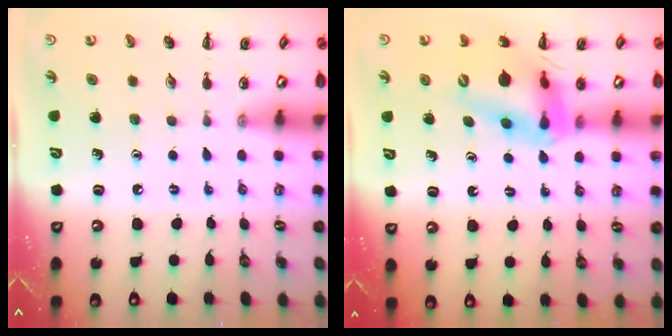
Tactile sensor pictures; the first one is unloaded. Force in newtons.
{"total": 15.8, "press": 15.1, "slide": 4.7}